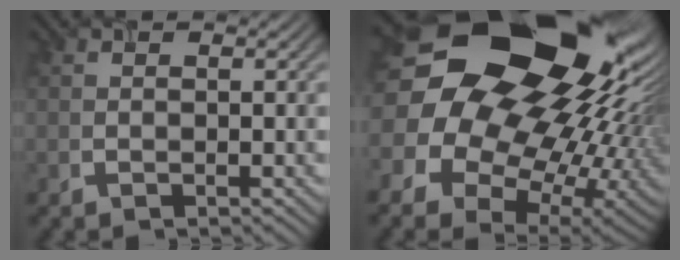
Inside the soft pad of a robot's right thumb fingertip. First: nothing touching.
{"total": 23.1, "force": [7.9, 17.2, 13.1], "torque": [-0.295, 0.007, 0.153]}